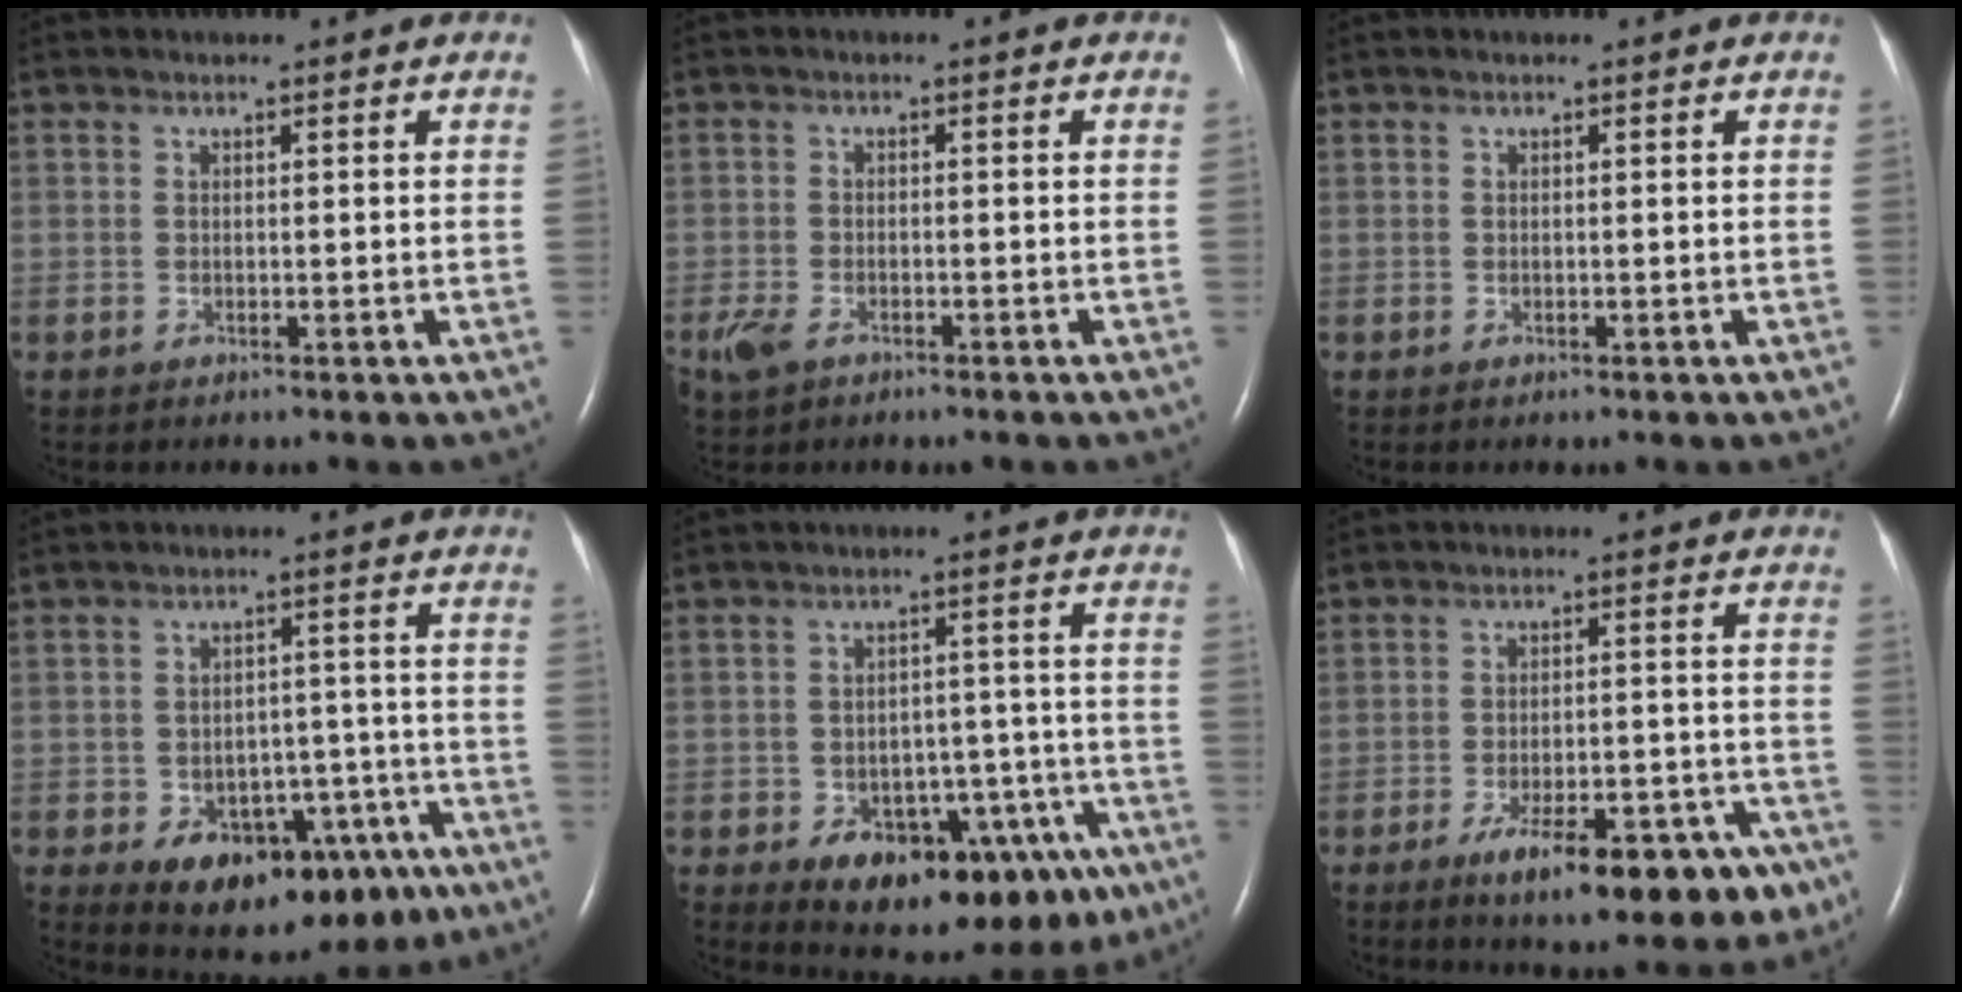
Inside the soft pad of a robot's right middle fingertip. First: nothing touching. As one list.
[{"total": 3.8, "force": [-2.4, 2.1, 2.2], "torque": [-0.051, -0.005, -0.039]}, {"total": 0.0}, {"total": 14.7, "force": [-8.3, 8.2, 8.9], "torque": [-0.111, 0.029, -0.106]}, {"total": 17.0, "force": [-9.6, 8.5, 11.1], "torque": [-0.106, 0.037, -0.123]}, {"total": 15.1, "force": [-9.6, 4.9, 10.6], "torque": [-0.098, 0.016, -0.131]}]